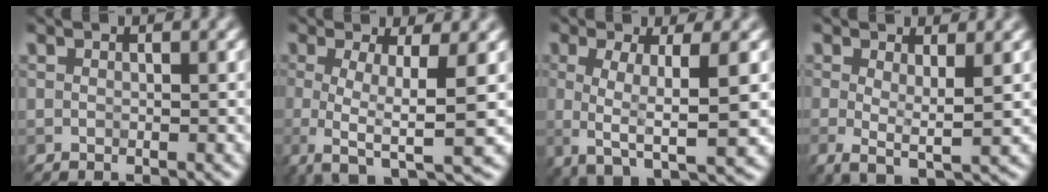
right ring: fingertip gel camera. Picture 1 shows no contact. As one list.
[{"total": 6.6, "force": [-1.0, 1.7, 6.3], "torque": [-0.094, -0.013, -0.025]}, {"total": 6.4, "force": [-0.4, 2.0, 6.1], "torque": [-0.092, -0.007, -0.012]}, {"total": 3.2, "force": [0.2, 1.0, 3.0], "torque": [-0.056, -0.011, 0.001]}]